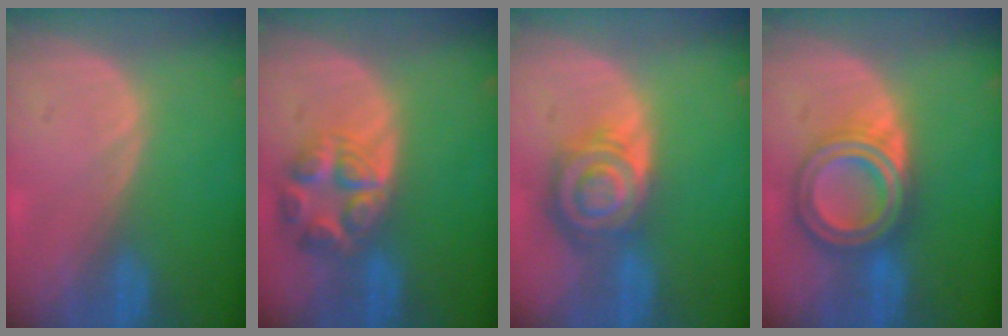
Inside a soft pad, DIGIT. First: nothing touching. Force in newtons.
{"total": 7.6, "press": 6.8, "slide": 3.5}
{"total": 8.5, "press": 7.3, "slide": 4.4}
{"total": 8.0, "press": 8.0, "slide": 0.5}